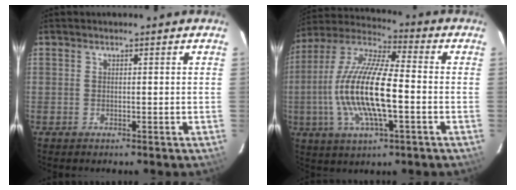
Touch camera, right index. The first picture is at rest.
{"total": 18.0, "force": [-2.8, 4.9, 17.1], "torque": [-0.340, -0.002, -0.061]}